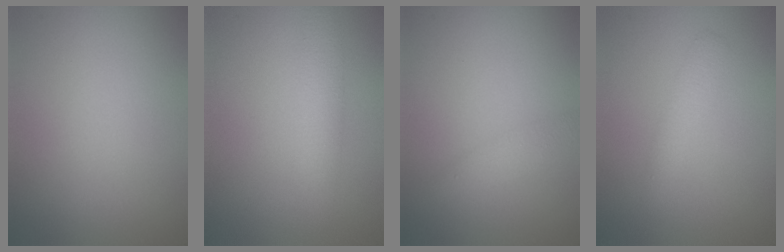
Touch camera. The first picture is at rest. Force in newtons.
{"total": 2.4, "press": 2.4, "slide": 0.1}
{"total": 1.4, "press": 1.4, "slide": 0.1}
{"total": 1.7, "press": 1.7, "slide": 0.0}